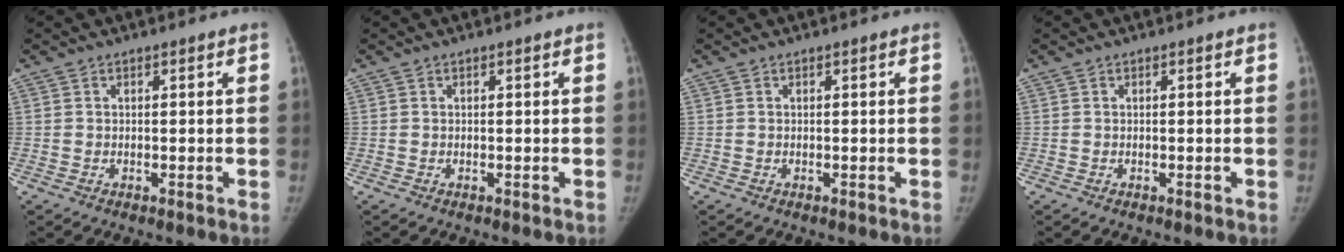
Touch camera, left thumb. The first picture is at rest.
{"total": 0.0}
{"total": 0.0}
{"total": 0.0}